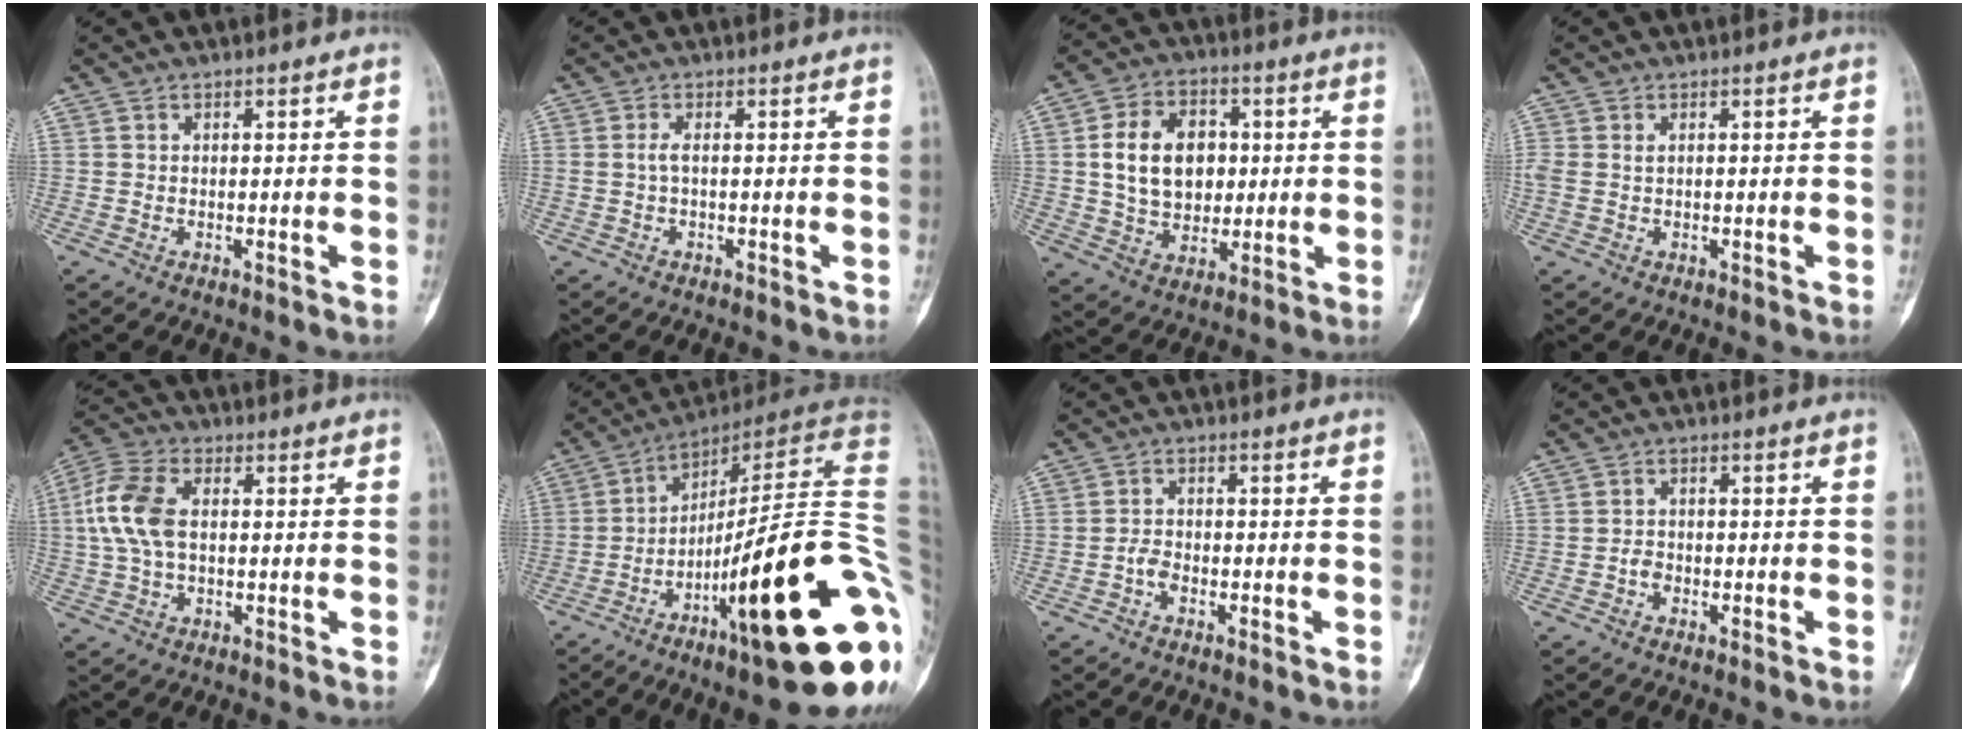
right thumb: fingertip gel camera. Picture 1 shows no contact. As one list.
[{"total": 1.4, "force": [0.0, 0.3, 1.4], "torque": [-0.036, 0.001, 0.001]}, {"total": 13.4, "force": [1.7, 9.8, 9.0], "torque": [-0.117, 0.000, 0.032]}, {"total": 2.7, "force": [0.4, 1.6, 2.2], "torque": [-0.073, 0.010, 0.011]}, {"total": 10.3, "force": [0.9, 6.0, 8.4], "torque": [-0.195, 0.020, 0.013]}, {"total": 29.7, "force": [-8.3, 4.1, 28.2], "torque": [-0.324, 0.031, -0.130]}, {"total": 2.1, "force": [-1.2, 1.1, 1.3], "torque": [-0.026, 0.008, -0.027]}, {"total": 1.5, "force": [-0.9, 1.0, 0.8], "torque": [-0.008, 0.005, -0.019]}]